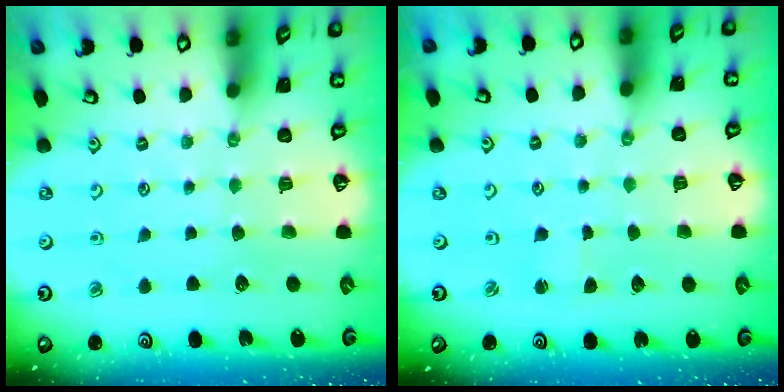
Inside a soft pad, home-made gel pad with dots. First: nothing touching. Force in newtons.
{"total": 1.1, "press": 1.1, "slide": 0.2}